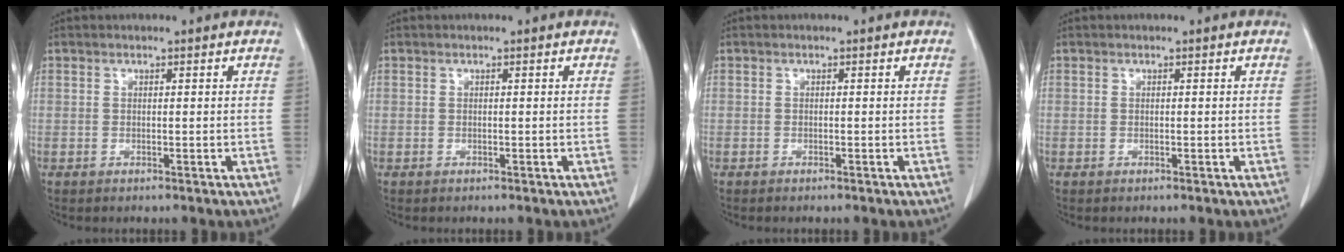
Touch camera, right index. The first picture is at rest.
{"total": 0.0}
{"total": 0.6, "force": [-0.5, 0.0, 0.3], "torque": [-0.006, -0.002, -0.008]}
{"total": 0.0}